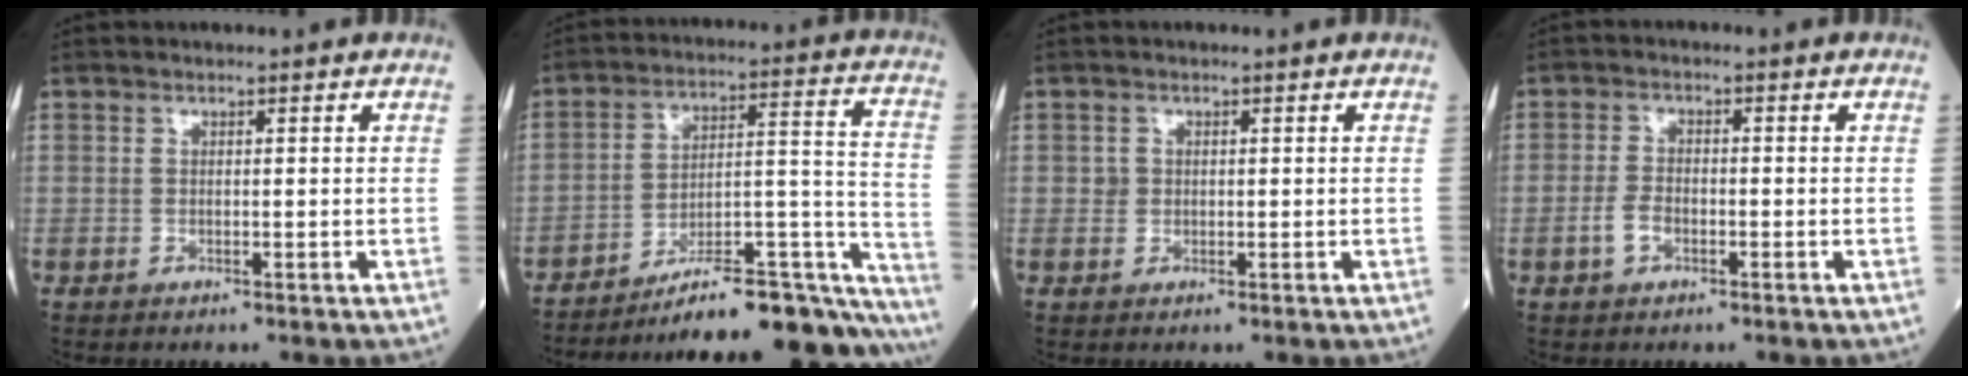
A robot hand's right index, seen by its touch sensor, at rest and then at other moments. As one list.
[{"total": 25.7, "force": [-22.9, 2.4, 11.4], "torque": [-0.077, 0.031, -0.325]}, {"total": 1.3, "force": [0.2, 1.3, 0.3], "torque": [-0.004, 0.000, 0.004]}, {"total": 2.8, "force": [-1.2, 1.5, 2.1], "torque": [-0.047, 0.004, -0.023]}]